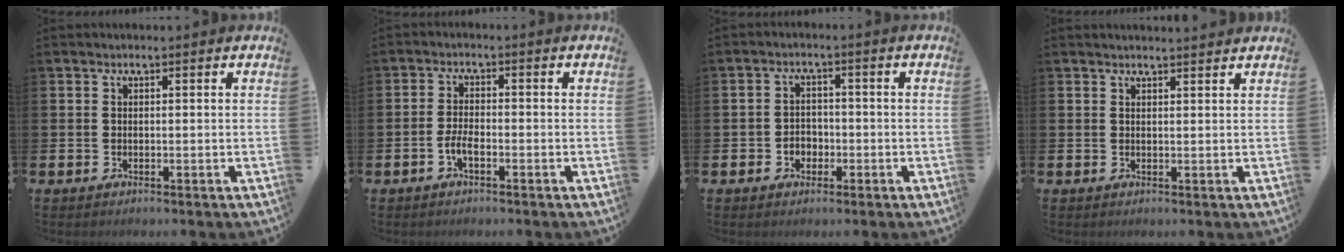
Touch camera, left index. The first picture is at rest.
{"total": 2.5, "force": [-1.1, 0.9, 2.0], "torque": [-0.037, 0.003, -0.022]}
{"total": 2.6, "force": [-1.1, 2.1, 0.9], "torque": [-0.014, 0.004, -0.028]}
{"total": 1.6, "force": [1.6, 0.1, 0.0], "torque": [0.010, -0.011, 0.026]}